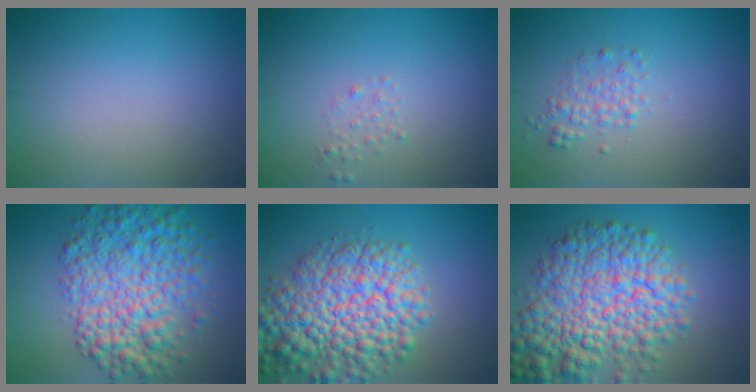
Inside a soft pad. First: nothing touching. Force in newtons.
{"total": 0.8, "press": 0.8, "slide": 0.1}
{"total": 1.8, "press": 1.8, "slide": 0.0}
{"total": 7.8, "press": 7.8, "slide": 0.0}
{"total": 9.5, "press": 9.5, "slide": 0.4}
{"total": 9.7, "press": 9.7, "slide": 0.3}